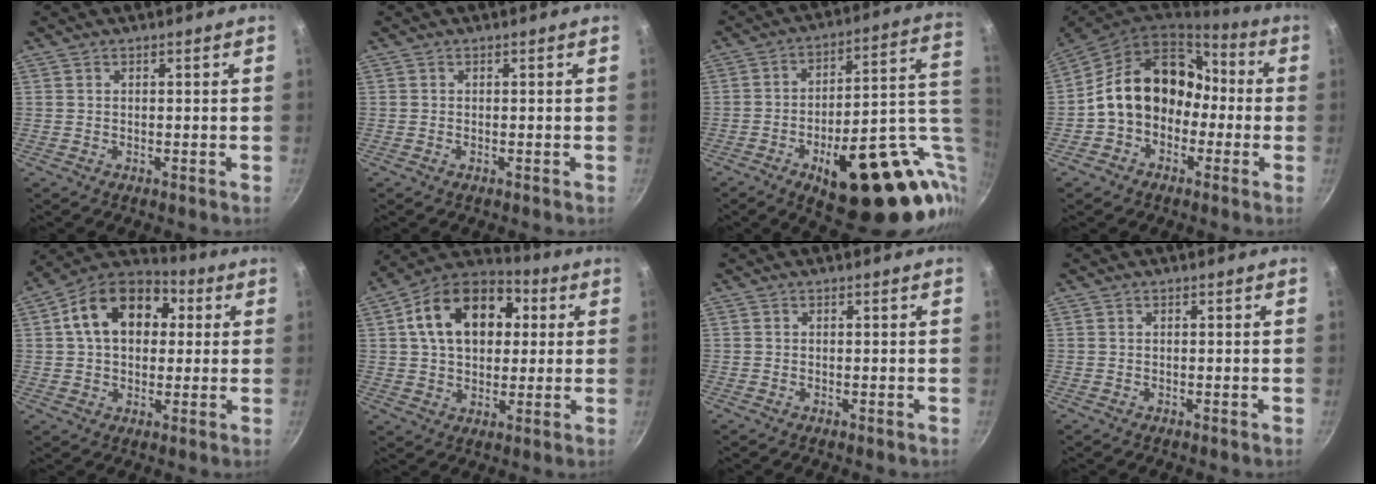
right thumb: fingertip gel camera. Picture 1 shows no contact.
{"total": 0.0}
{"total": 29.2, "force": [-6.4, 13.0, 25.4], "torque": [-0.291, 0.018, -0.068]}
{"total": 16.2, "force": [-1.3, 12.9, 9.7], "torque": [-0.122, 0.070, -0.030]}
{"total": 16.7, "force": [3.8, 11.9, 11.1], "torque": [-0.156, 0.026, 0.044]}
{"total": 18.7, "force": [4.4, 12.9, 12.8], "torque": [-0.186, 0.022, 0.055]}
{"total": 0.0}
{"total": 0.0}